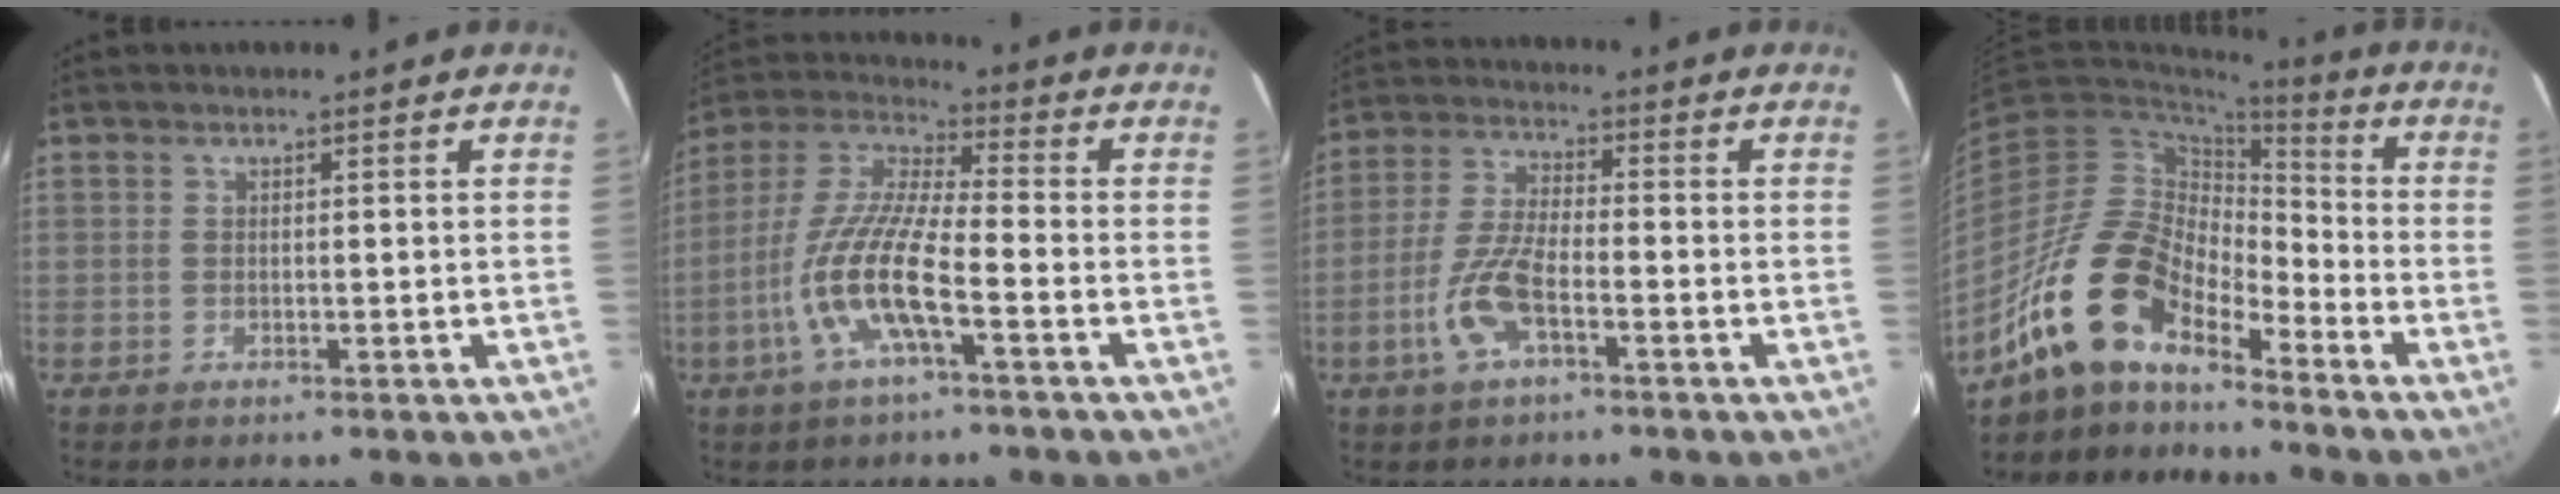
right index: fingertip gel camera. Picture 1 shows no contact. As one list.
[{"total": 13.0, "force": [-5.2, 2.3, 11.8], "torque": [-0.247, -0.004, -0.105]}, {"total": 8.8, "force": [-3.9, 2.9, 7.4], "torque": [-0.161, 0.000, -0.077]}, {"total": 14.1, "force": [-11.1, 5.5, 6.8], "torque": [-0.122, 0.014, -0.224]}]